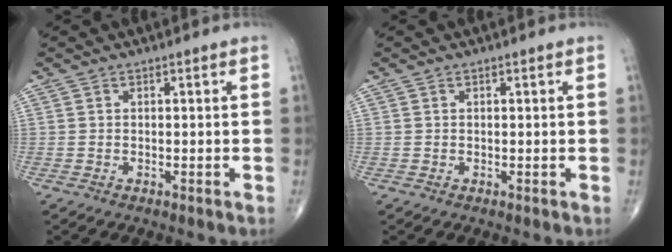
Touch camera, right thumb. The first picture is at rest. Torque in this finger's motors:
{"motor_torque": [-0.25, 0.15, -0.17, -0.10, 0.01]}